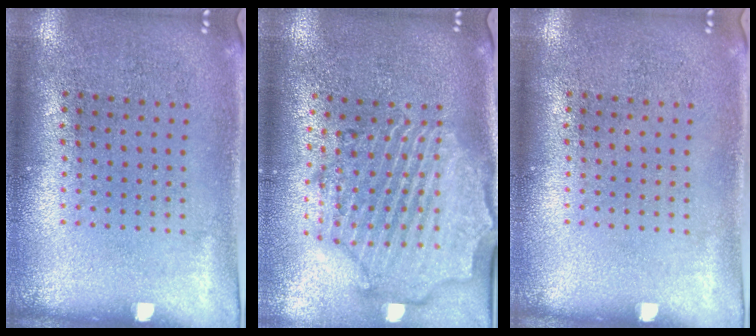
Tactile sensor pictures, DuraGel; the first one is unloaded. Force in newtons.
{"total": 2.9, "press": 2.5, "slide": 1.4}
{"total": 0.0}